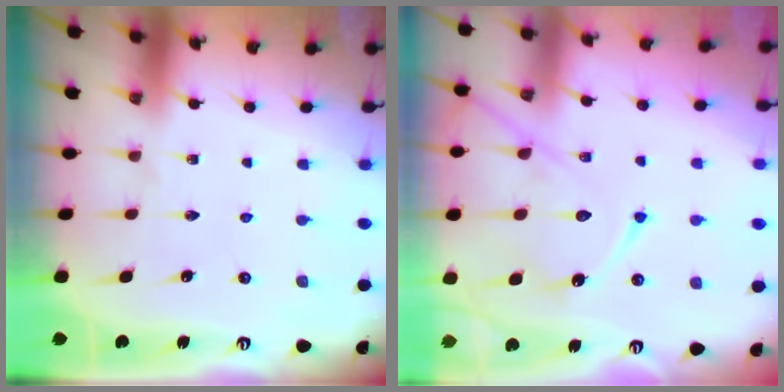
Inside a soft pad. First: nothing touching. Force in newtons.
{"total": 13.5, "press": 13.4, "slide": 1.3}